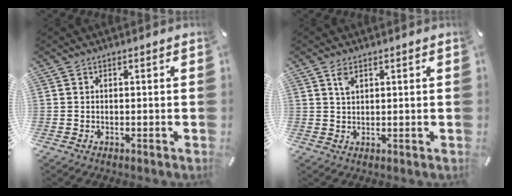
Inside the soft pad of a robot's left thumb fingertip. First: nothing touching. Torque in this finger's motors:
{"motor_torque": [0.47, 0.67, 0.43, -0.57, 0.13]}